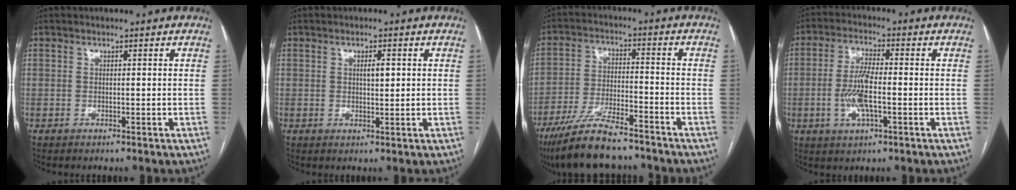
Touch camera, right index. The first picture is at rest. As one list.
[{"total": 2.1, "force": [0.5, 0.7, 1.9], "torque": [-0.031, 0.000, 0.008]}, {"total": 12.8, "force": [-10.6, 2.1, 6.8], "torque": [-0.126, -0.022, -0.183]}, {"total": 7.3, "force": [-1.5, 1.9, 6.9], "torque": [-0.145, 0.001, -0.030]}]